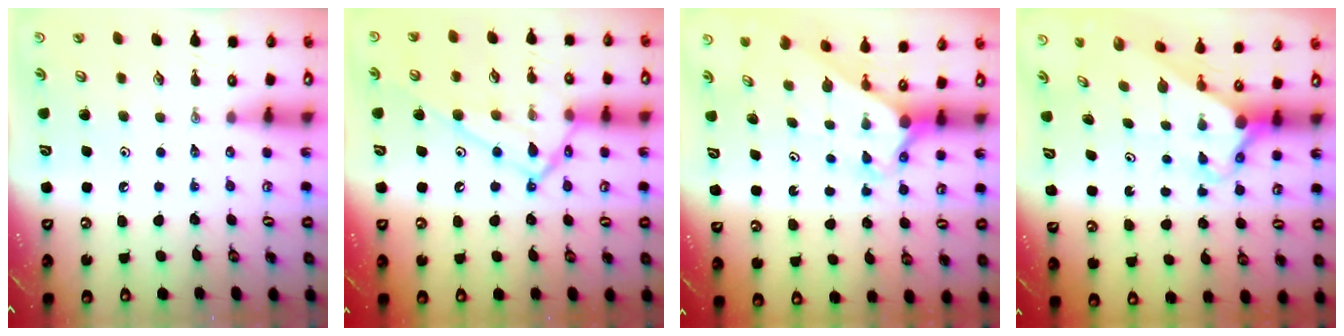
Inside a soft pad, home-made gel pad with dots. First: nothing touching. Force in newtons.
{"total": 16.5, "press": 16.4, "slide": 1.0}
{"total": 2.6, "press": 2.6, "slide": 0.2}
{"total": 3.0, "press": 3.0, "slide": 0.2}